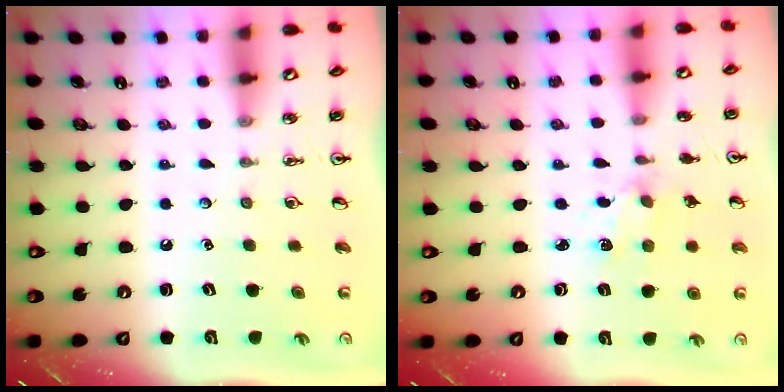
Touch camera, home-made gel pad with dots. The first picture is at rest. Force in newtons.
{"total": 1.8, "press": 1.7, "slide": 0.5}